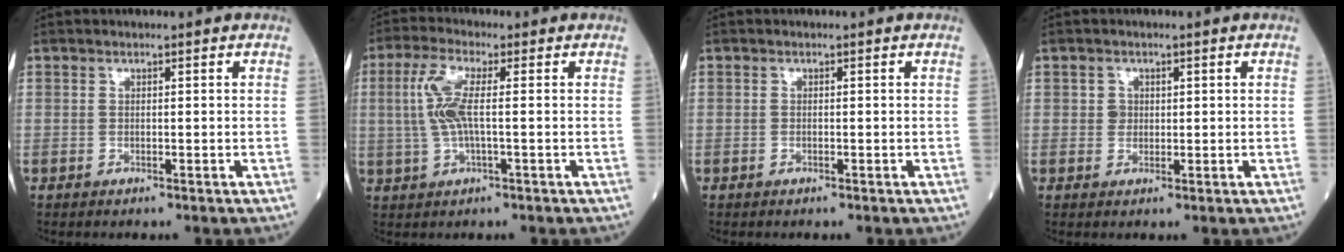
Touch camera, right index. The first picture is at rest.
{"total": 6.3, "force": [0.5, 1.3, 6.2], "torque": [-0.147, 0.009, 0.008]}
{"total": 0.0}
{"total": 1.6, "force": [0.3, 1.5, 0.5], "torque": [-0.006, 0.000, 0.005]}